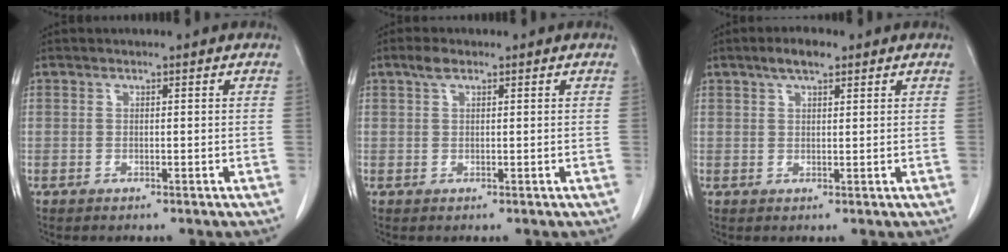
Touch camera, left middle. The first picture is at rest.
{"total": 1.7, "force": [1.1, 0.7, 1.2], "torque": [-0.026, 0.010, 0.021]}
{"total": 3.5, "force": [2.3, 1.1, 2.4], "torque": [-0.048, 0.009, 0.040]}